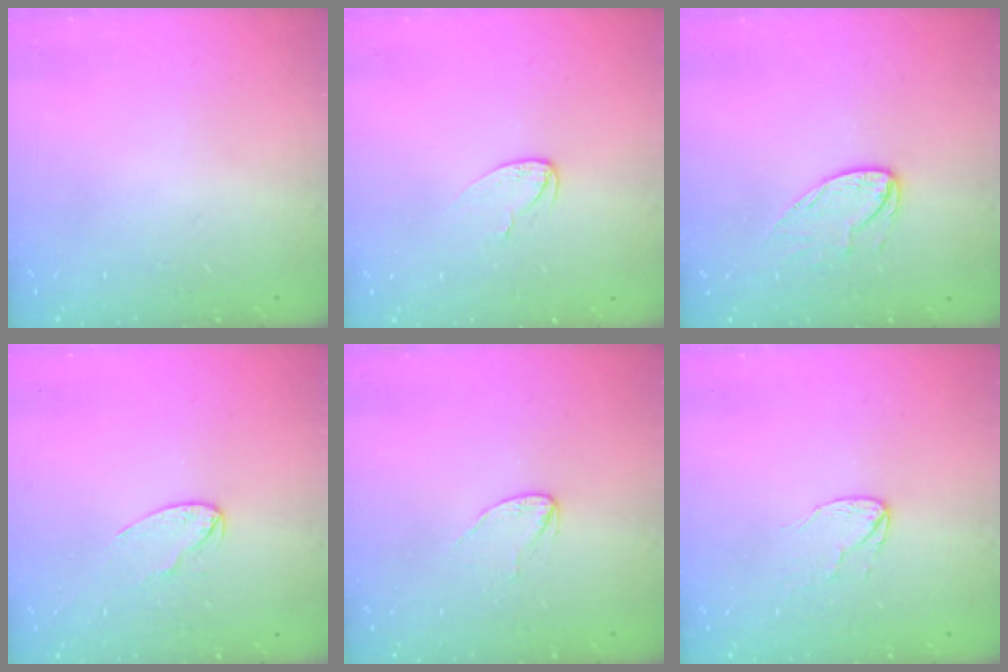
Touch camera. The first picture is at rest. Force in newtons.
{"total": 4.0, "press": 4.0, "slide": 0.3}
{"total": 7.0, "press": 7.0, "slide": 0.3}
{"total": 6.1, "press": 6.1, "slide": 0.5}
{"total": 2.9, "press": 2.9, "slide": 0.2}
{"total": 4.0, "press": 4.0, "slide": 0.3}